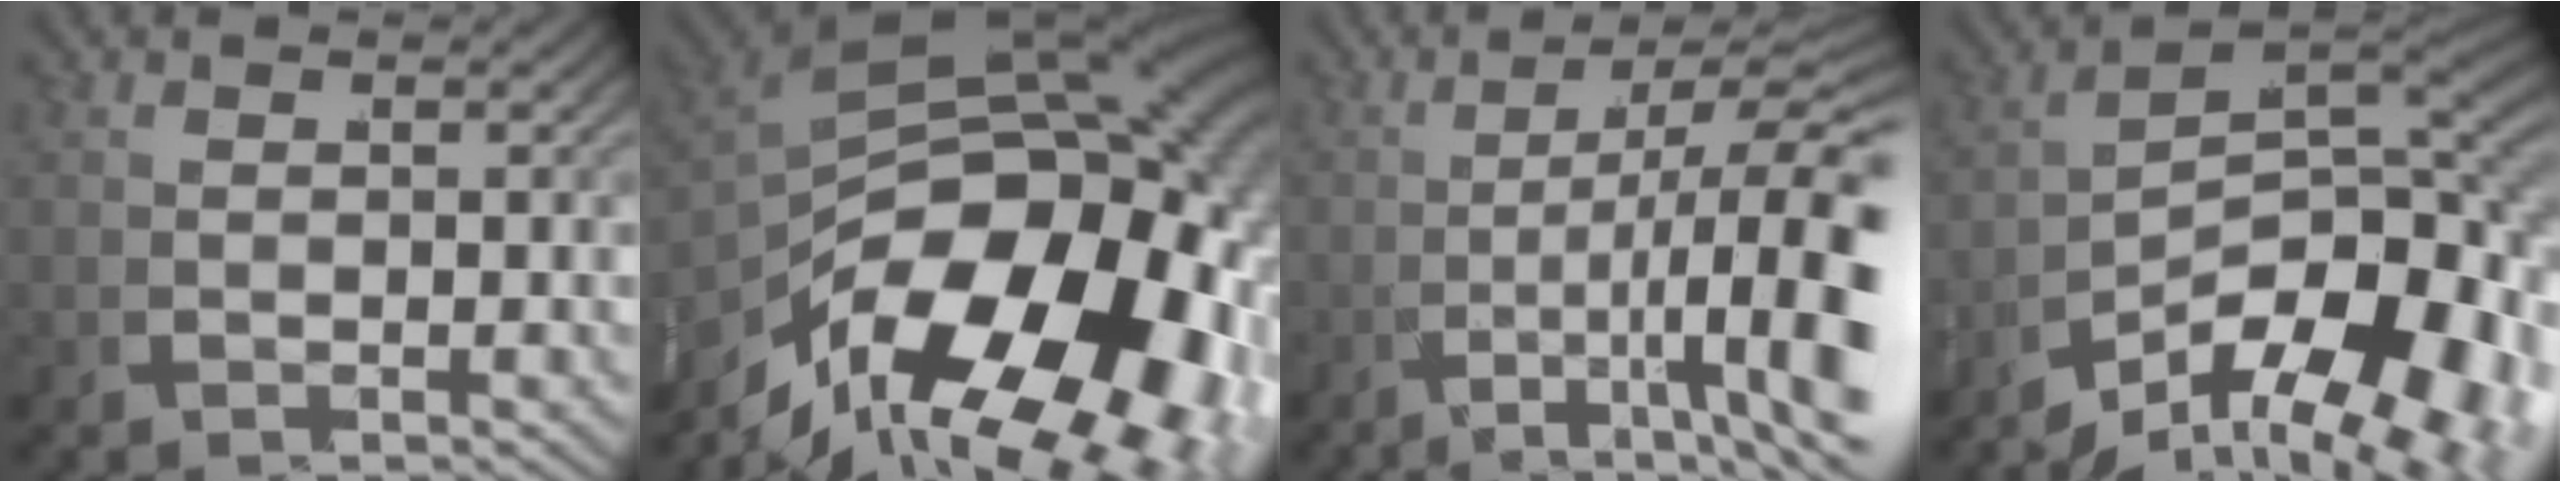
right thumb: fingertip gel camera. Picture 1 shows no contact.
{"total": 28.5, "force": [-2.8, 17.7, 22.2], "torque": [-0.340, -0.054, -0.018]}
{"total": 9.4, "force": [-2.3, 4.2, 8.1], "torque": [-0.137, -0.021, -0.024]}
{"total": 16.5, "force": [-2.2, 10.5, 12.5], "torque": [-0.174, -0.034, -0.027]}